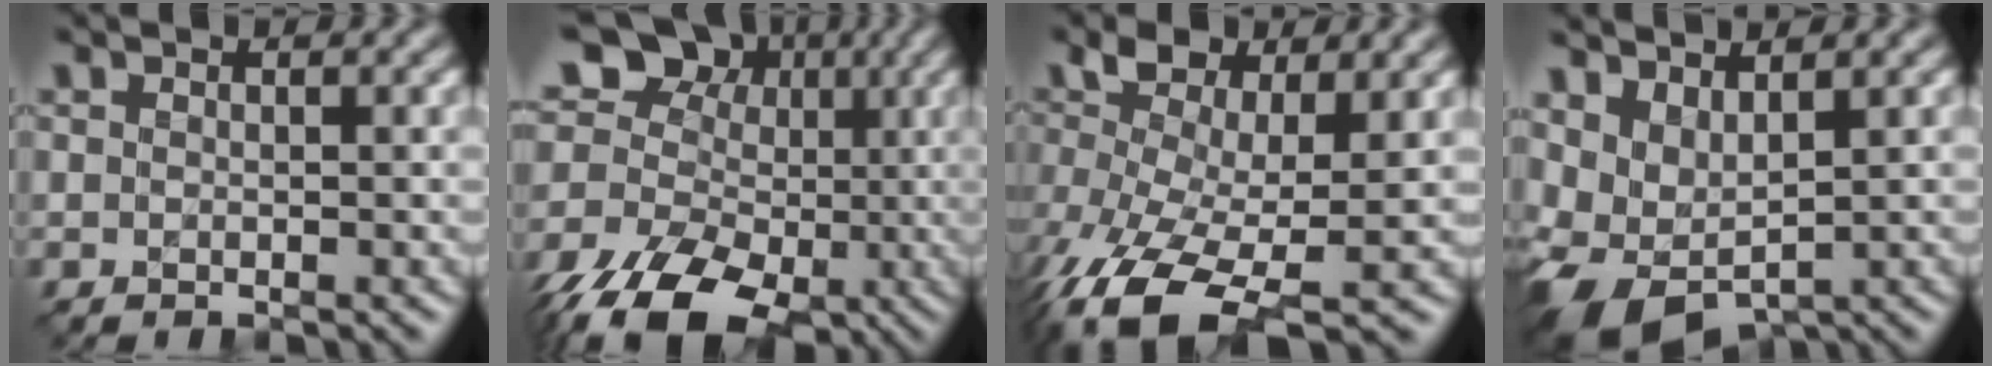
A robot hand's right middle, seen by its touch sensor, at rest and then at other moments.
{"total": 14.6, "force": [-3.7, 11.0, 8.9], "torque": [-0.174, 0.007, -0.055]}
{"total": 8.0, "force": [-1.7, 4.0, 6.7], "torque": [-0.147, 0.004, -0.046]}
{"total": 6.1, "force": [0.3, 3.6, 4.9], "torque": [-0.110, -0.004, 0.013]}